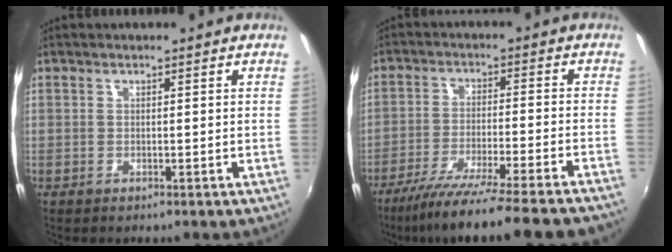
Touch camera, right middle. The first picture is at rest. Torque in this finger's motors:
{"motor_torque": [1.14, -1.00, 0.39, 0.15]}